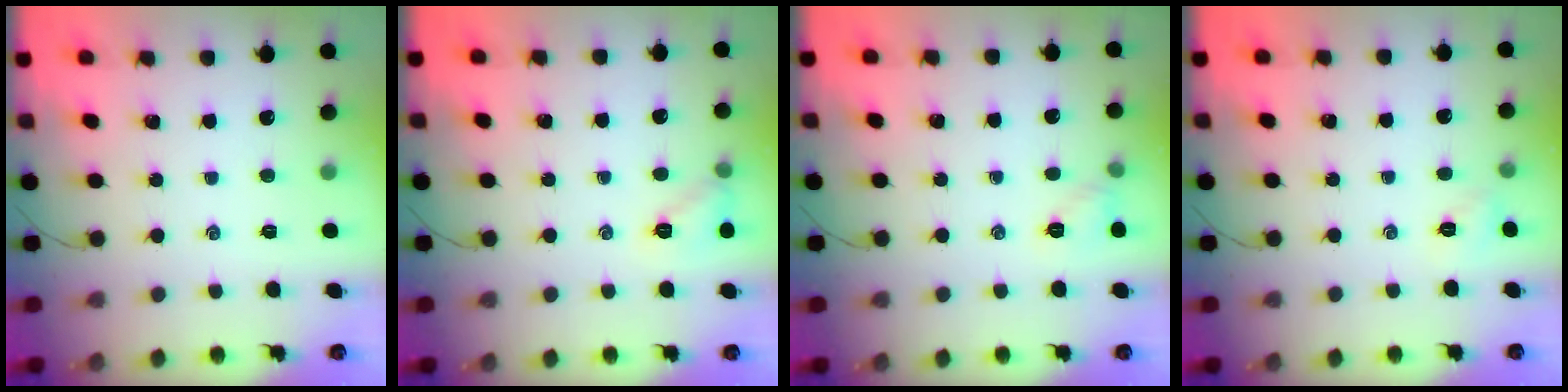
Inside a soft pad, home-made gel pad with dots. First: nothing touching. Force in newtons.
{"total": 7.4, "press": 7.3, "slide": 1.3}
{"total": 6.4, "press": 6.3, "slide": 1.3}
{"total": 2.2, "press": 2.2, "slide": 0.5}